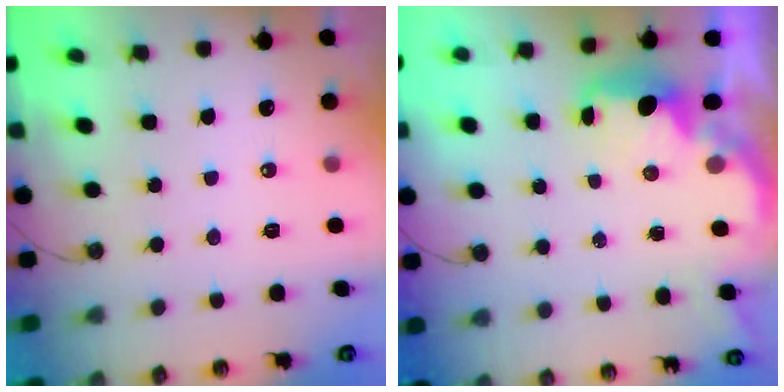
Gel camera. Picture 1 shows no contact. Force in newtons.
{"total": 2.9, "press": 2.8, "slide": 0.4}